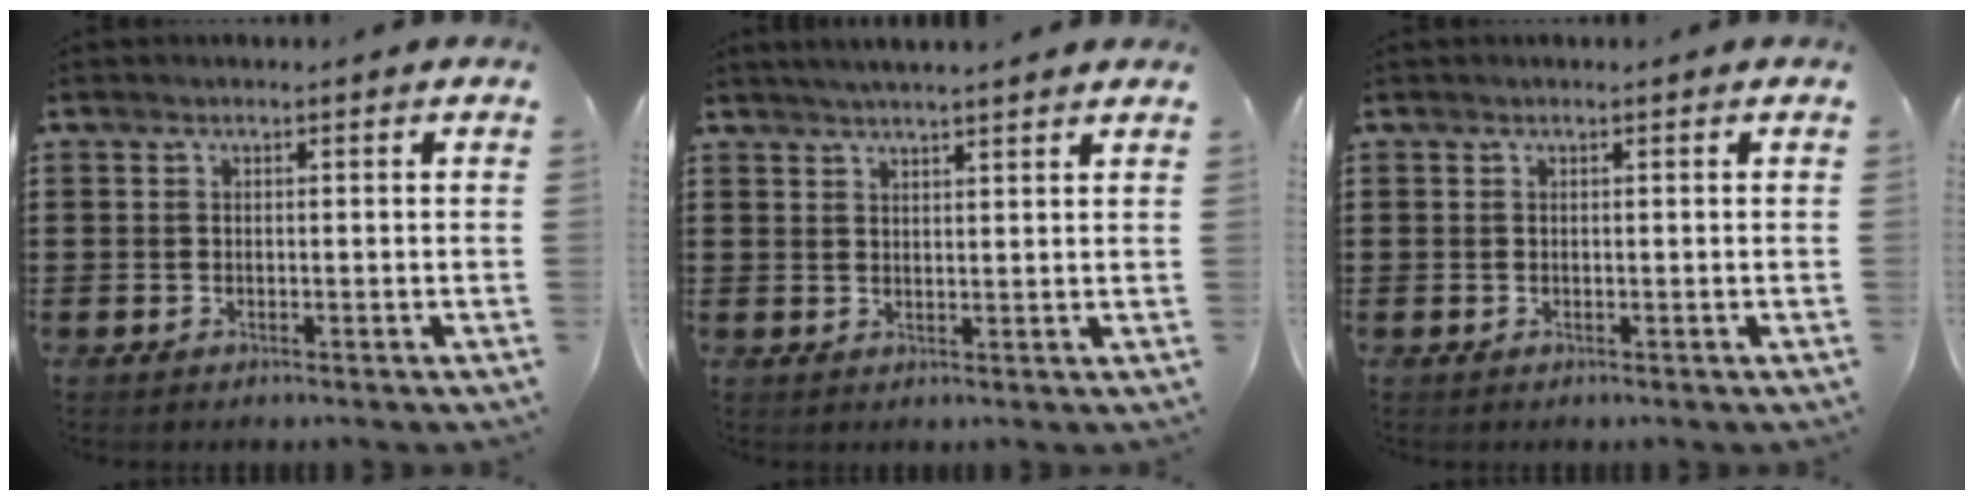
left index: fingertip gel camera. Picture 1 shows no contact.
{"total": 2.4, "force": [2.2, -0.4, 0.6], "torque": [-0.018, -0.003, 0.041]}
{"total": 0.0}